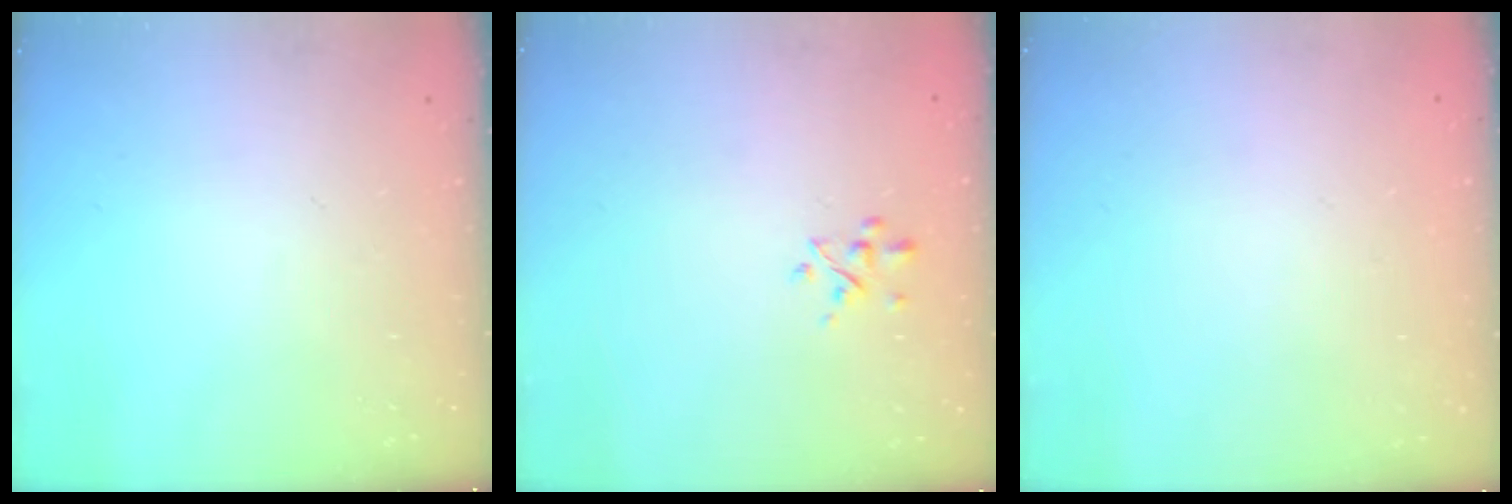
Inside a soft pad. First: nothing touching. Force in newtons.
{"total": 2.8, "press": 2.7, "slide": 0.8}
{"total": 1.8, "press": 1.8, "slide": 0.2}